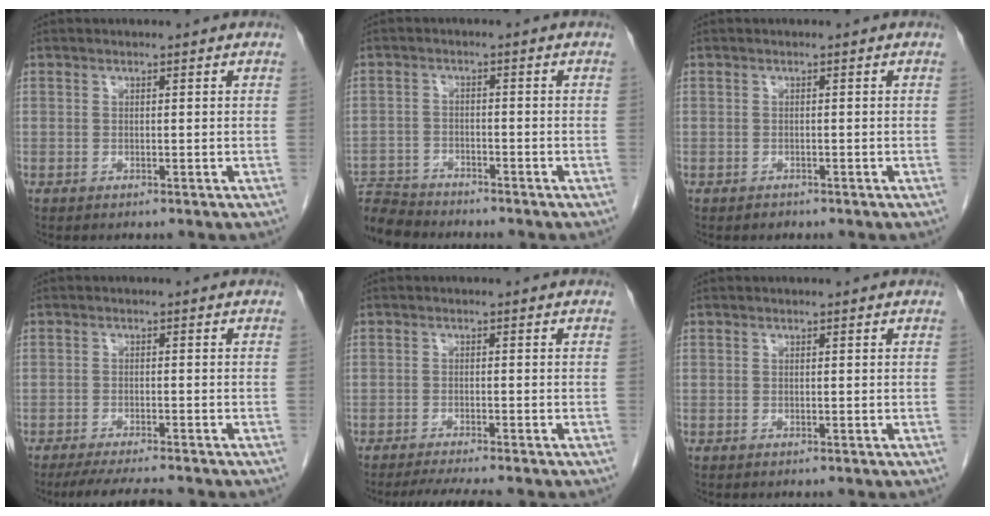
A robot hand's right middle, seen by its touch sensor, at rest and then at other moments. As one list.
[{"total": 5.8, "force": [-5.8, 0.6, -0.1], "torque": [0.003, -0.007, -0.106]}, {"total": 0.7, "force": [-0.5, 0.4, 0.0], "torque": [-0.005, 0.001, -0.009]}, {"total": 6.8, "force": [-6.0, 0.3, 3.0], "torque": [-0.044, -0.018, -0.097]}, {"total": 5.5, "force": [-4.8, -0.1, 2.6], "torque": [-0.036, -0.014, -0.076]}, {"total": 0.0}]